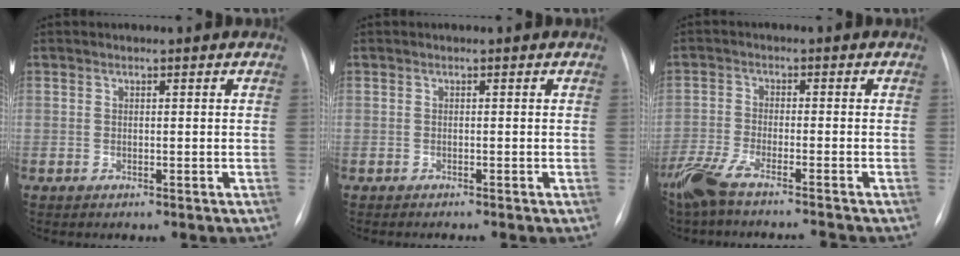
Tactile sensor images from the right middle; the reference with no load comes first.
{"total": 1.1, "force": [-0.9, -0.2, 0.6], "torque": [-0.005, 0.001, -0.014]}
{"total": 8.7, "force": [-7.5, 0.1, 4.4], "torque": [-0.084, -0.021, -0.133]}